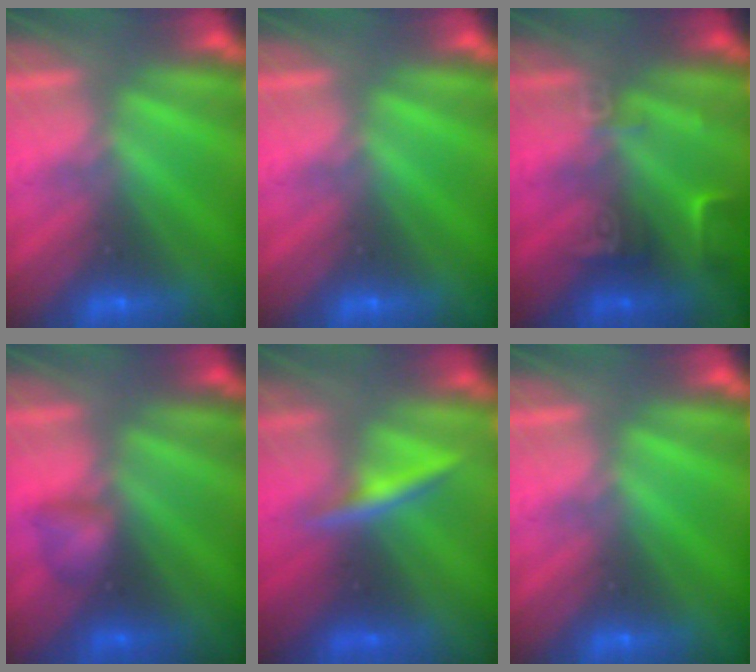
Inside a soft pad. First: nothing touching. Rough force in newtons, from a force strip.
{"total": 0.0}
{"total": 2.6}
{"total": 1.9}
{"total": 2.6}
{"total": 0.0}